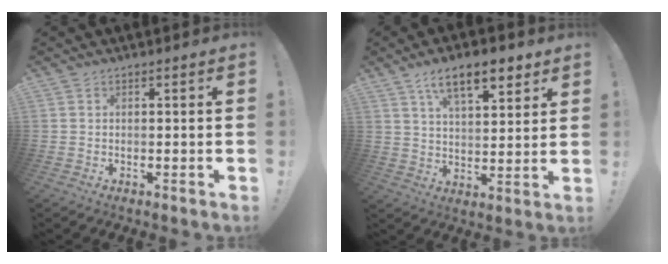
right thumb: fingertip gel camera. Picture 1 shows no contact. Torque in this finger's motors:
{"motor_torque": [0.11, 0.34, 0.85, 0.52, 0.31]}